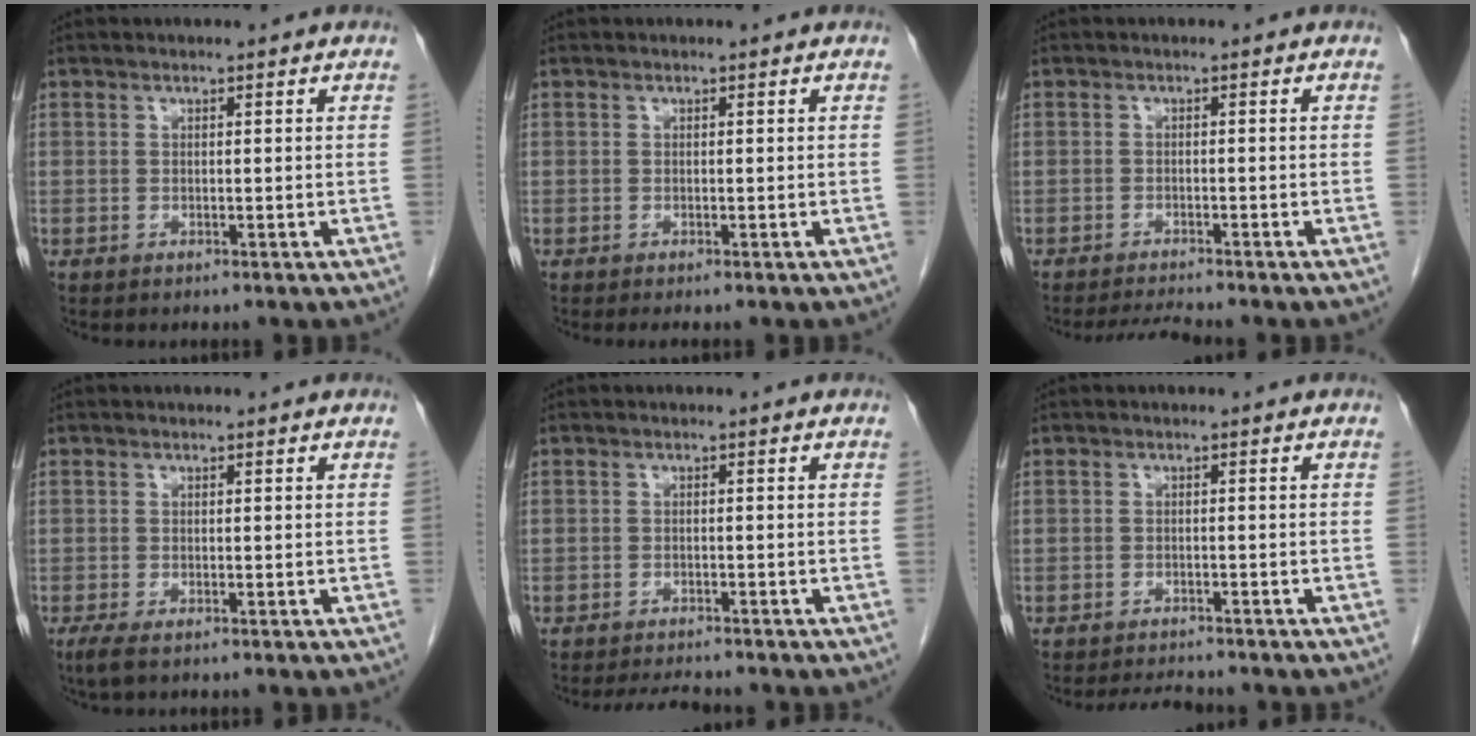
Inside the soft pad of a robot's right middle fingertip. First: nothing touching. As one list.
[{"total": 0.8, "force": [-0.7, 0.0, 0.4], "torque": [-0.006, -0.002, -0.009]}, {"total": 2.9, "force": [-2.7, -0.8, 0.4], "torque": [-0.016, -0.017, -0.047]}, {"total": 1.7, "force": [-1.1, 0.3, 1.3], "torque": [-0.032, -0.007, -0.020]}, {"total": 3.3, "force": [-3.2, 0.2, 0.8], "torque": [-0.017, -0.012, -0.050]}, {"total": 3.1, "force": [-3.0, 0.3, 0.5], "torque": [-0.012, -0.012, -0.048]}]